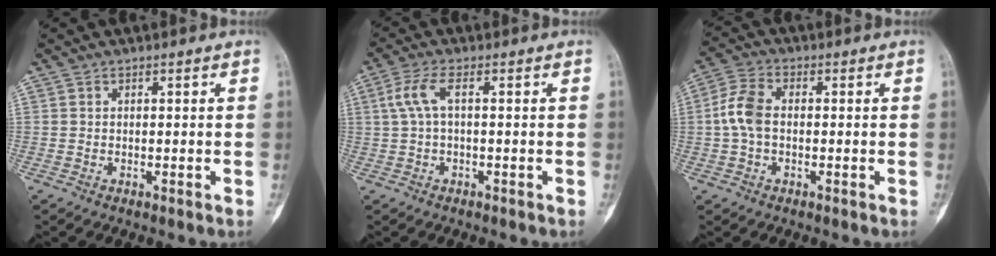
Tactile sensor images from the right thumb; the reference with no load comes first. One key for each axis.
{"total": 4.4, "fx": 0.6, "fy": 1.4, "fz": 4.1, "tx": -0.106, "ty": 0.018, "tz": 0.011}
{"total": 6.5, "fx": -0.2, "fy": 4.0, "fz": 5.1, "tx": -0.114, "ty": 0.018, "tz": -0.011}